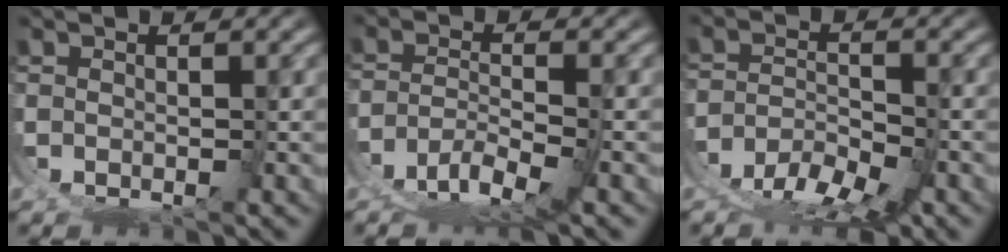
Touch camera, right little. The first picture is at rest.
{"total": 5.2, "force": [-3.0, 1.9, 3.8], "torque": [-0.052, -0.012, -0.046]}
{"total": 5.6, "force": [-3.5, 2.6, 3.5], "torque": [-0.038, -0.013, -0.062]}